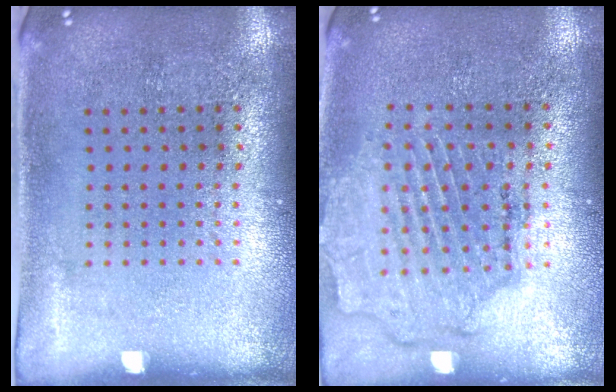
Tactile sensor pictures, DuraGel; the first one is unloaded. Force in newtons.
{"total": 1.6, "press": 1.6, "slide": 0.5}